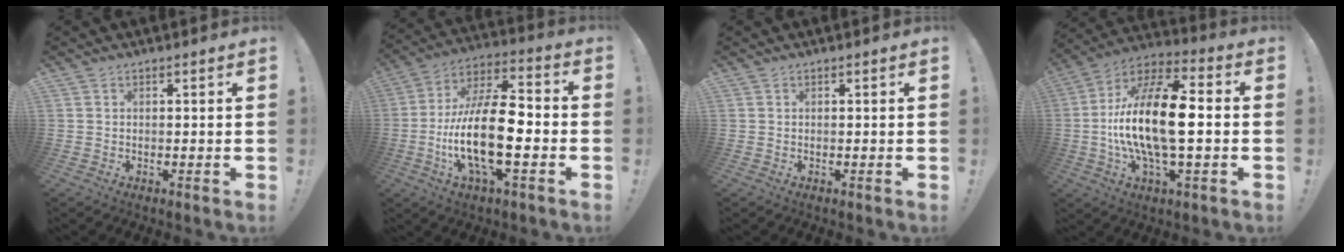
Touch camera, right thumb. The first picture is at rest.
{"total": 21.0, "force": [-4.6, 7.8, 19.0], "torque": [-0.380, 0.013, -0.077]}
{"total": 0.0}
{"total": 20.9, "force": [-1.8, 7.9, 19.3], "torque": [-0.370, 0.003, -0.035]}